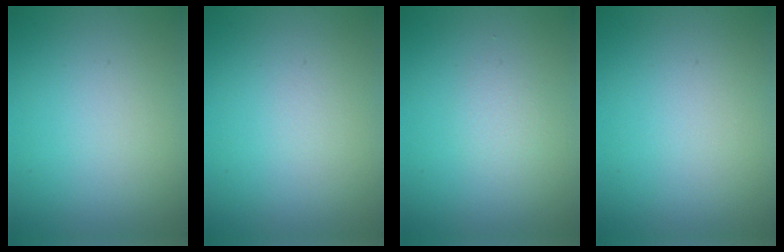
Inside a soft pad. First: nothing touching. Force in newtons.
{"total": 0.0}
{"total": 1.0, "press": 1.0, "slide": 0.0}
{"total": 0.0}